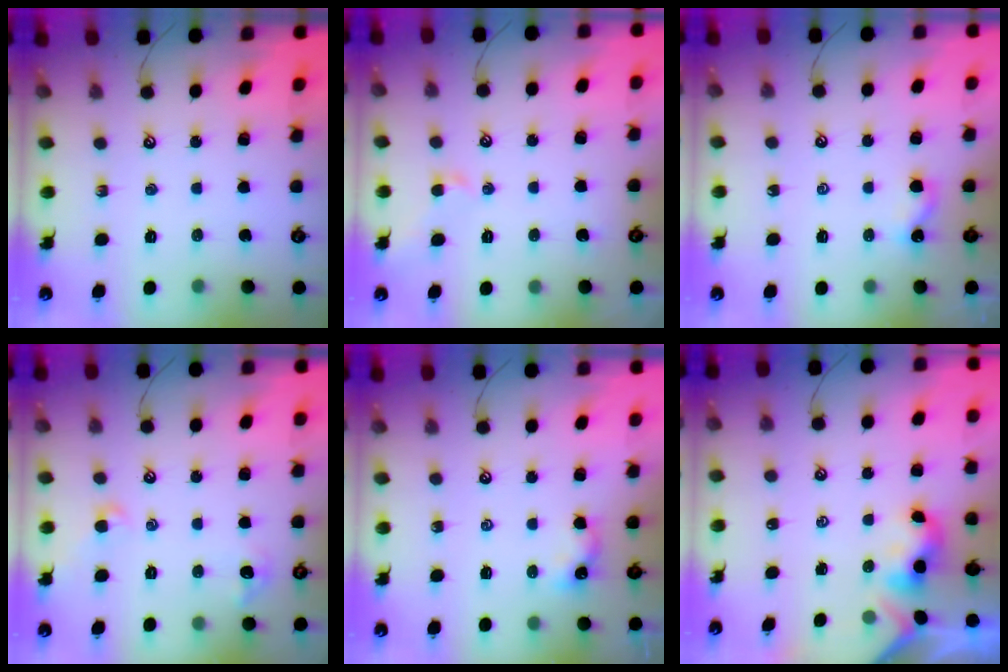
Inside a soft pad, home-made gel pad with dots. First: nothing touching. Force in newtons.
{"total": 0.0}
{"total": 1.7, "press": 1.6, "slide": 0.3}
{"total": 2.6, "press": 2.5, "slide": 0.6}
{"total": 4.2, "press": 4.2, "slide": 0.4}
{"total": 2.3, "press": 2.3, "slide": 0.2}